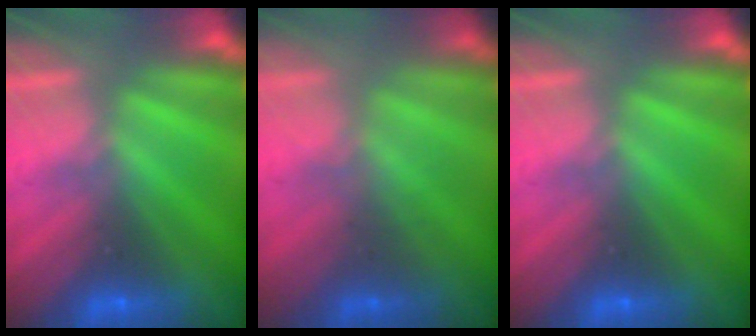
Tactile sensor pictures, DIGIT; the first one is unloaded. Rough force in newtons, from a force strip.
{"total": 1.8}
{"total": 0.0}